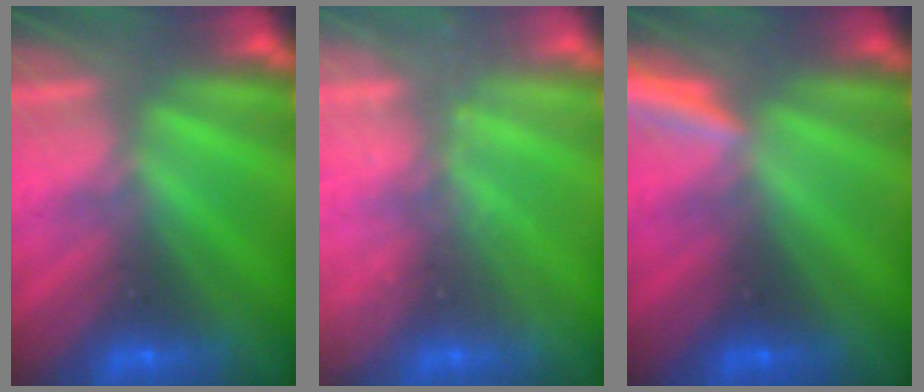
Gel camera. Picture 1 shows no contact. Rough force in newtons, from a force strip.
{"total": 1.8}
{"total": 4.8}